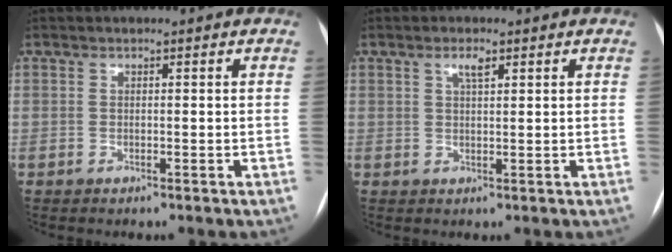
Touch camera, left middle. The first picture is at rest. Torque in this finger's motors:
{"motor_torque": [0.15, -0.28, 0.00, 0.00]}